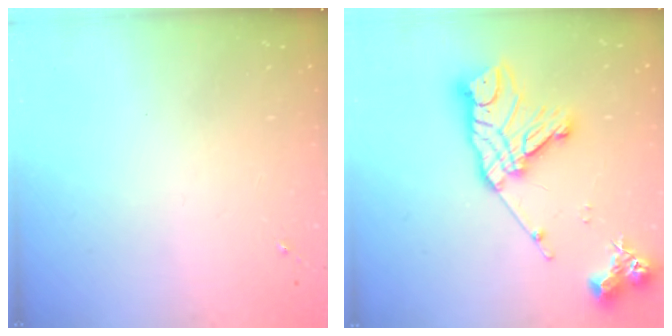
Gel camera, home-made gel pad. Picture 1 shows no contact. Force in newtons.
{"total": 17.7, "press": 17.6, "slide": 1.3}